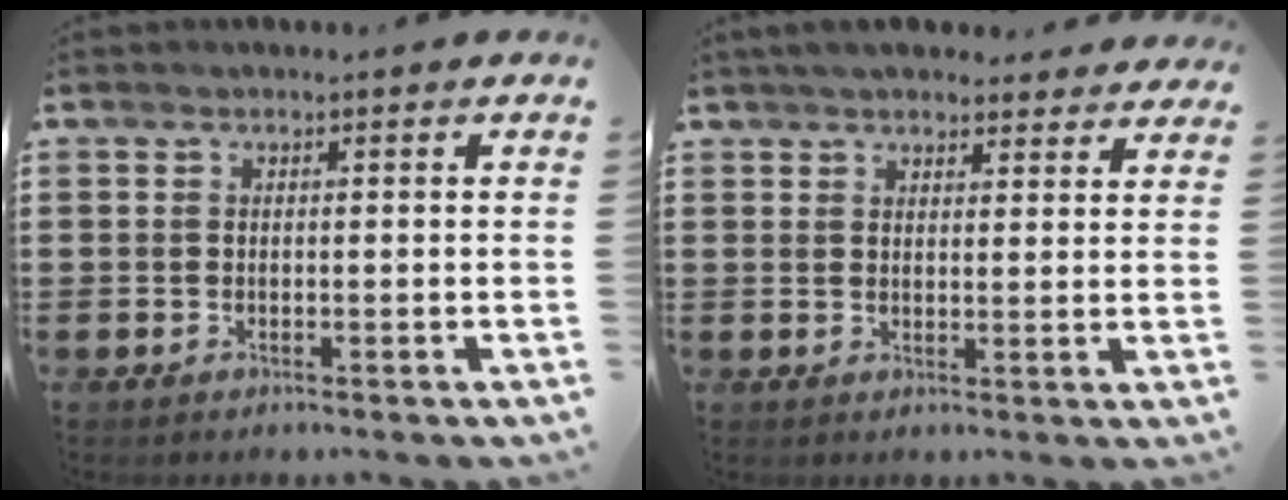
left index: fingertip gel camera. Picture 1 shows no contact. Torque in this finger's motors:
{"motor_torque": [2.14, 0.00, 1.05, 0.13]}